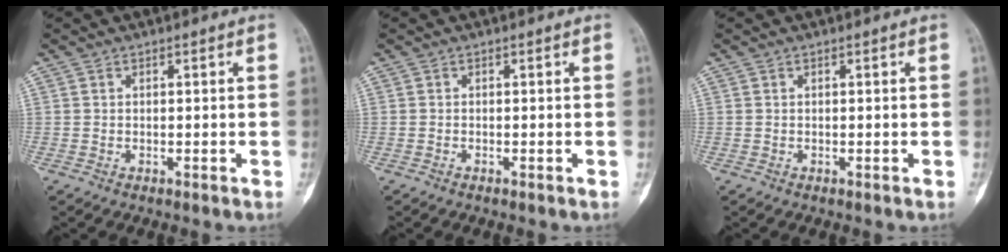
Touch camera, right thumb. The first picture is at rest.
{"total": 0.0}
{"total": 0.0}